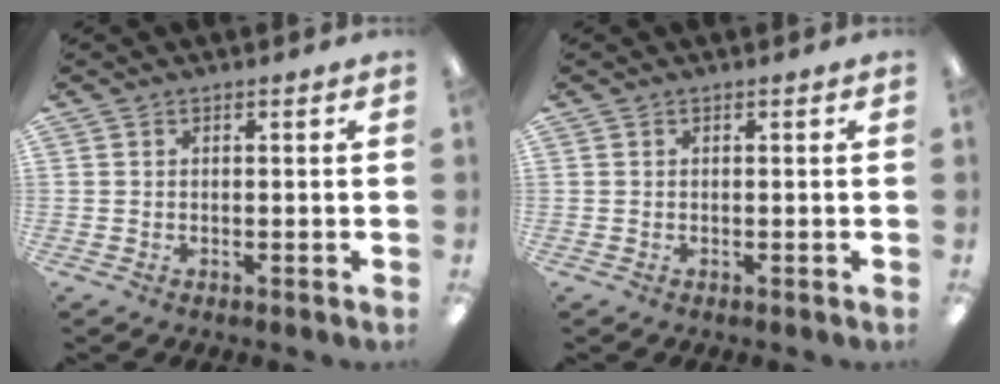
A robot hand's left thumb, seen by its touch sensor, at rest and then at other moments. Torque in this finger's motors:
{"motor_torque": [0.00, 0.00, -0.15, 0.15, 0.00]}